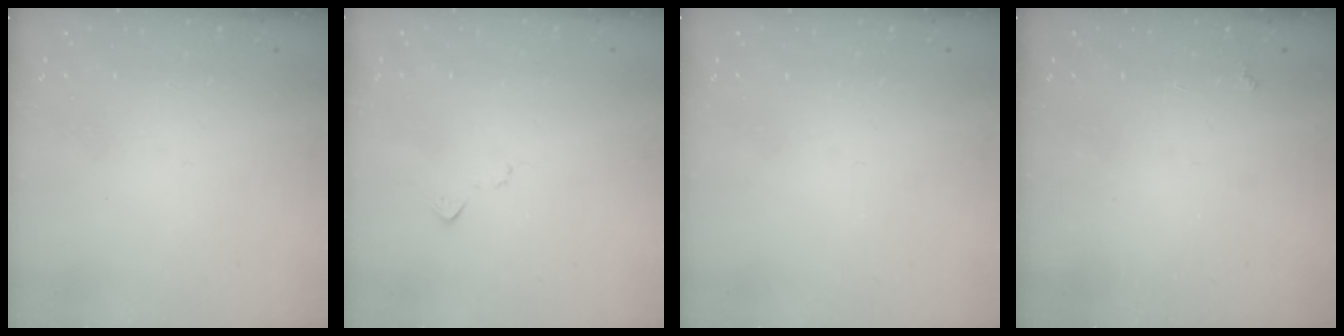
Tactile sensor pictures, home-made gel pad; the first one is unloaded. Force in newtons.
{"total": 7.5, "press": 7.4, "slide": 0.8}
{"total": 0.0}
{"total": 1.9, "press": 1.9, "slide": 0.3}